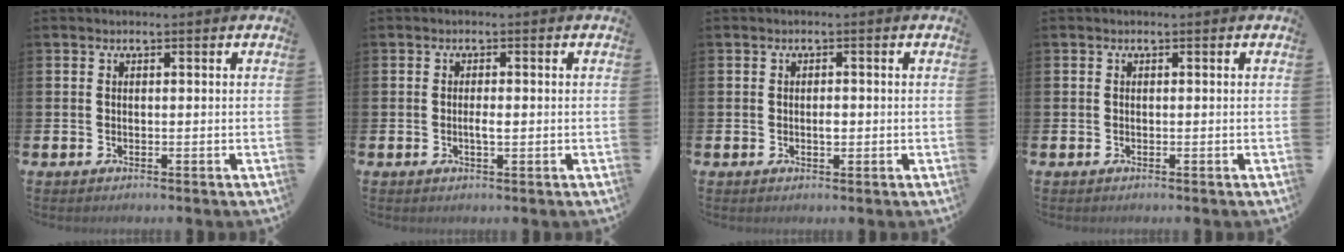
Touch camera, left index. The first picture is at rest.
{"total": 1.3, "force": [-0.1, 0.4, 1.3], "torque": [-0.017, -0.002, -0.004]}
{"total": 1.2, "force": [0.0, 0.6, 1.0], "torque": [-0.005, -0.005, -0.004]}
{"total": 0.0}